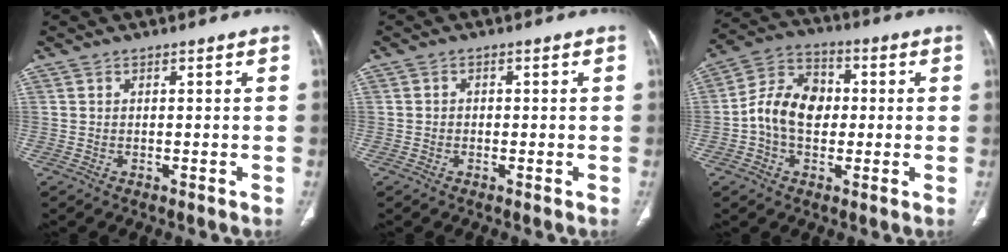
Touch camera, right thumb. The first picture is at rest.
{"total": 0.9, "force": [-0.4, 0.8, 0.1], "torque": [0.009, 0.005, -0.013]}
{"total": 11.4, "force": [-0.4, 8.3, 7.7], "torque": [-0.123, 0.031, -0.016]}